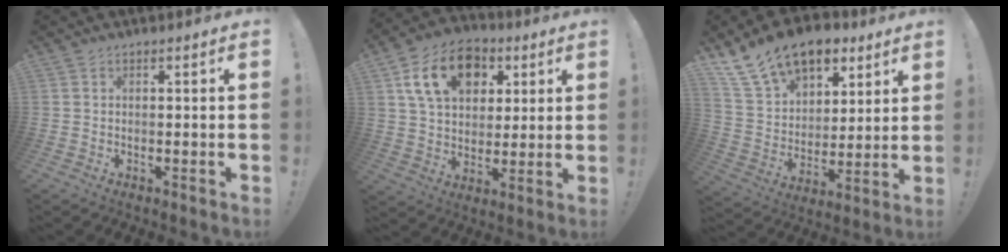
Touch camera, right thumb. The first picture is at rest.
{"total": 16.7, "force": [6.5, 11.9, 9.7], "torque": [-0.146, -0.017, 0.124]}
{"total": 17.7, "force": [11.4, 10.9, 8.0], "torque": [-0.137, -0.065, 0.220]}